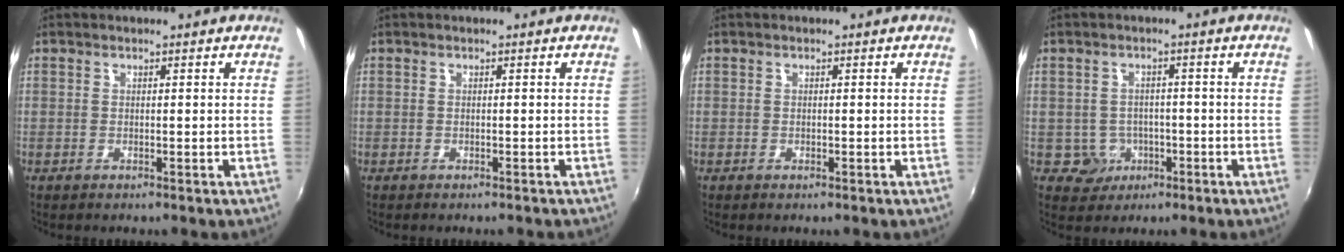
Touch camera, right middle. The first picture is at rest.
{"total": 0.6, "force": [-0.5, 0.2, 0.2], "torque": [-0.004, -0.002, -0.008]}
{"total": 0.0}
{"total": 4.5, "force": [-1.6, 4.2, 0.6], "torque": [-0.023, 0.010, -0.015]}